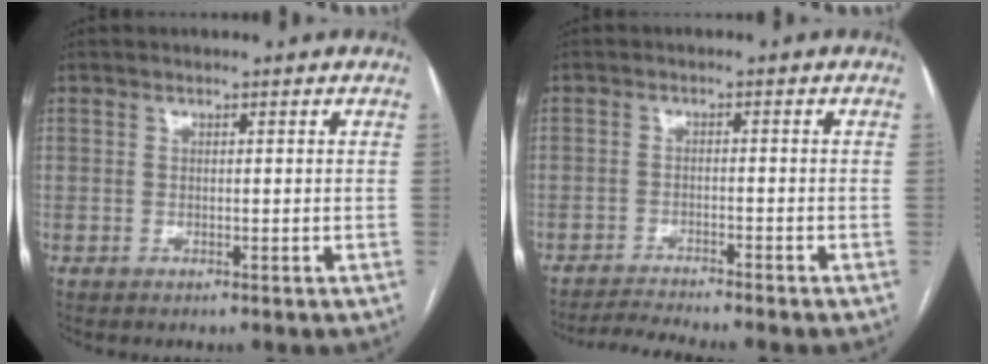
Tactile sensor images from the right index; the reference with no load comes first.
{"total": 5.2, "force": [-4.8, -1.4, 1.4], "torque": [-0.024, -0.018, -0.082]}